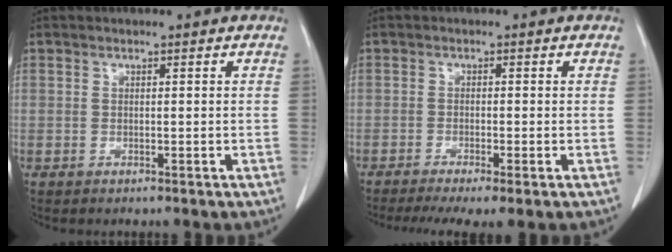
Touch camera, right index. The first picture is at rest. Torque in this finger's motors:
{"motor_torque": [1.09, -1.05, 0.40, 0.11]}